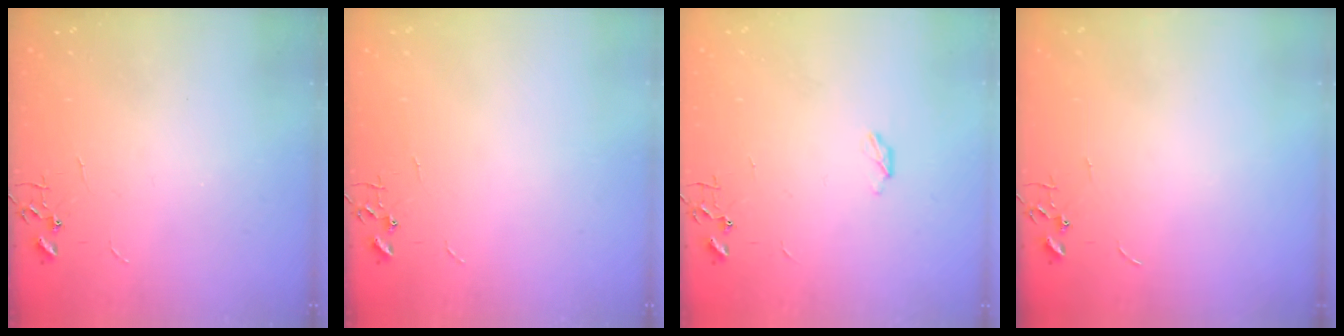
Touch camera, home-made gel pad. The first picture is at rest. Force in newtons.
{"total": 0.0}
{"total": 2.9, "press": 2.9, "slide": 0.5}
{"total": 0.0}